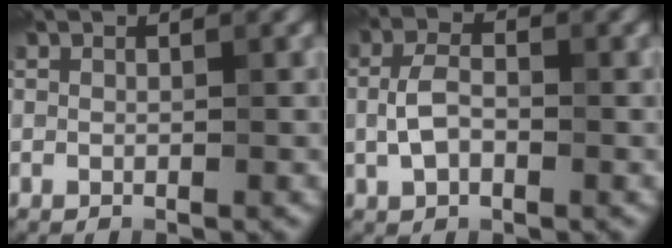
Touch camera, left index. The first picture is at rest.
{"total": 2.8, "force": [-0.4, 1.5, 2.3], "torque": [-0.055, 0.010, -0.012]}